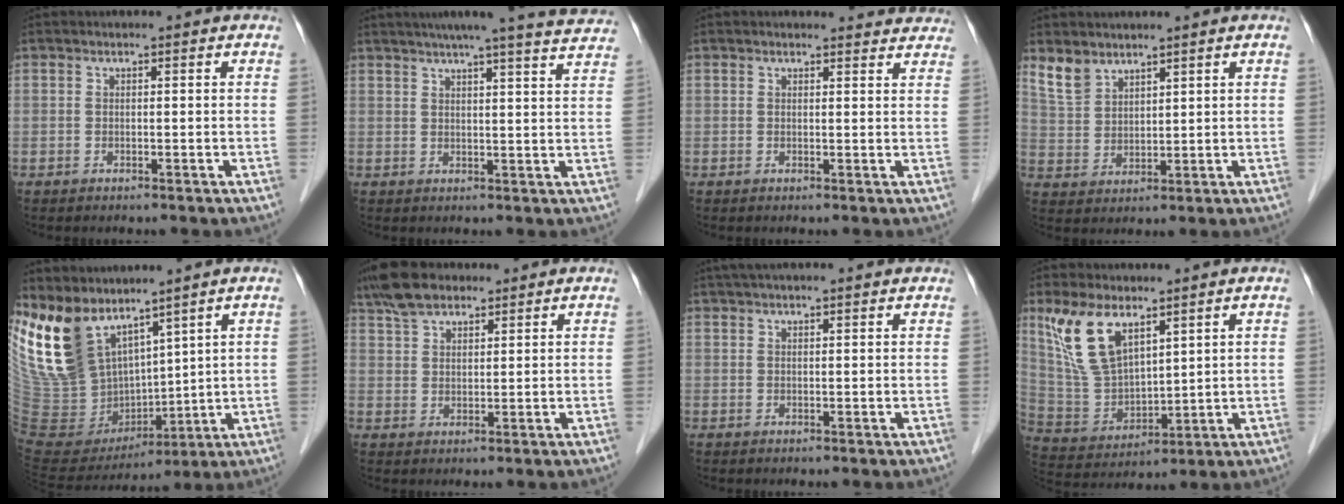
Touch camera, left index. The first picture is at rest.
{"total": 17.7, "force": [16.2, 0.2, 7.2], "torque": [-0.102, -0.009, 0.192]}
{"total": 5.9, "force": [5.7, 1.5, 0.4], "torque": [0.012, -0.005, 0.038]}
{"total": 4.8, "force": [4.1, 2.3, 1.2], "torque": [-0.033, 0.008, 0.093]}
{"total": 18.5, "force": [13.1, 9.4, 9.1], "torque": [-0.214, -0.001, 0.272]}
{"total": 7.0, "force": [5.5, 3.2, 2.8], "torque": [-0.062, 0.025, 0.109]}
{"total": 9.3, "force": [8.2, 1.0, 4.2], "torque": [-0.064, 0.039, 0.109]}
{"total": 10.6, "force": [6.5, 4.4, 7.1], "torque": [-0.159, 0.007, 0.145]}